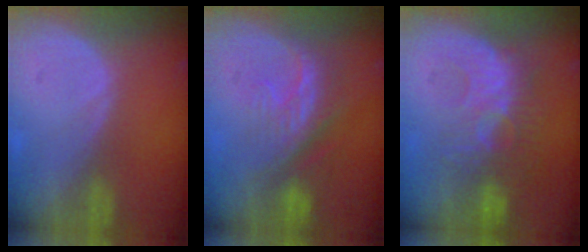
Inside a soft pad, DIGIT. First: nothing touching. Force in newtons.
{"total": 8.4, "press": 7.5, "slide": 3.7}
{"total": 9.4, "press": 8.9, "slide": 2.9}